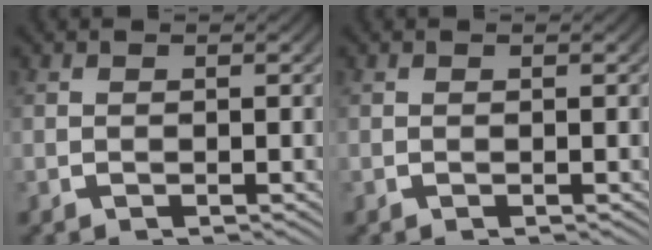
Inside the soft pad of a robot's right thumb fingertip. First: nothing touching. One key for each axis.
{"total": 0.0}